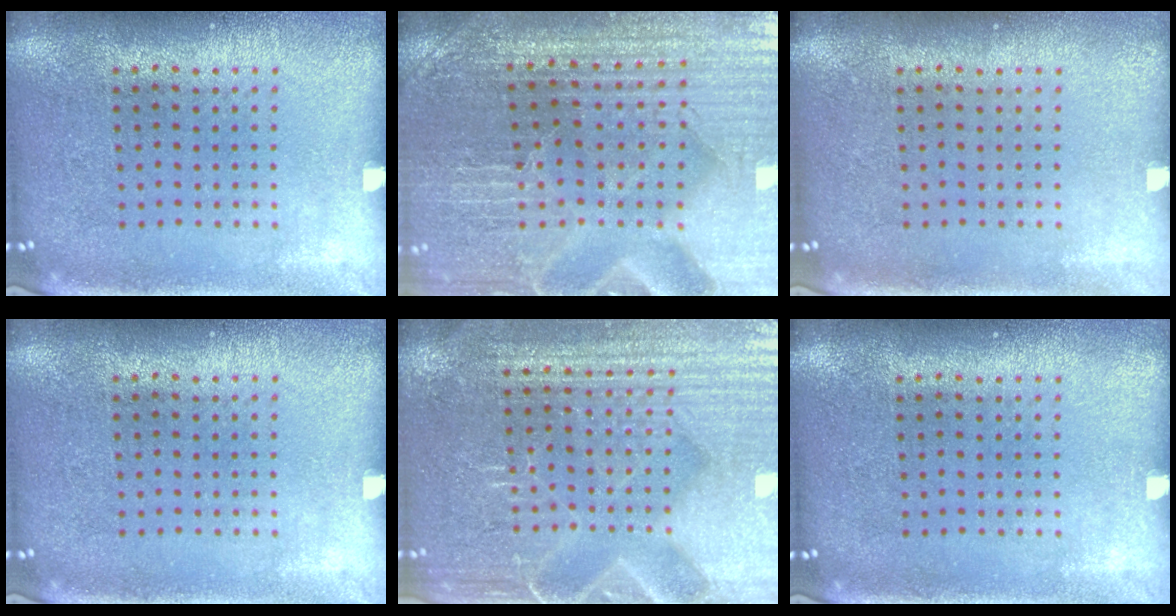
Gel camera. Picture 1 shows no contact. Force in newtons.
{"total": 3.6, "press": 3.6, "slide": 0.5}
{"total": 0.0}
{"total": 0.0}
{"total": 4.7, "press": 4.4, "slide": 1.4}
{"total": 0.0}